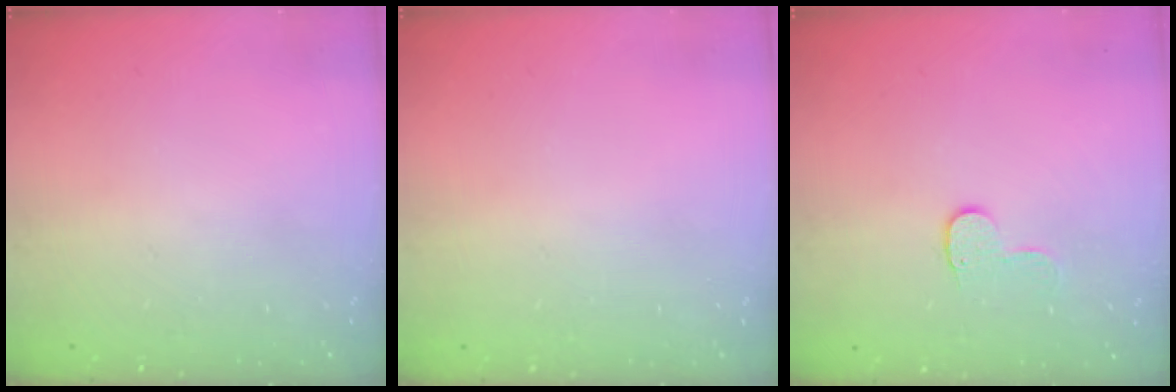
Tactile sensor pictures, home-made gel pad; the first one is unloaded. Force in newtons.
{"total": 0.0}
{"total": 5.5, "press": 5.5, "slide": 0.6}